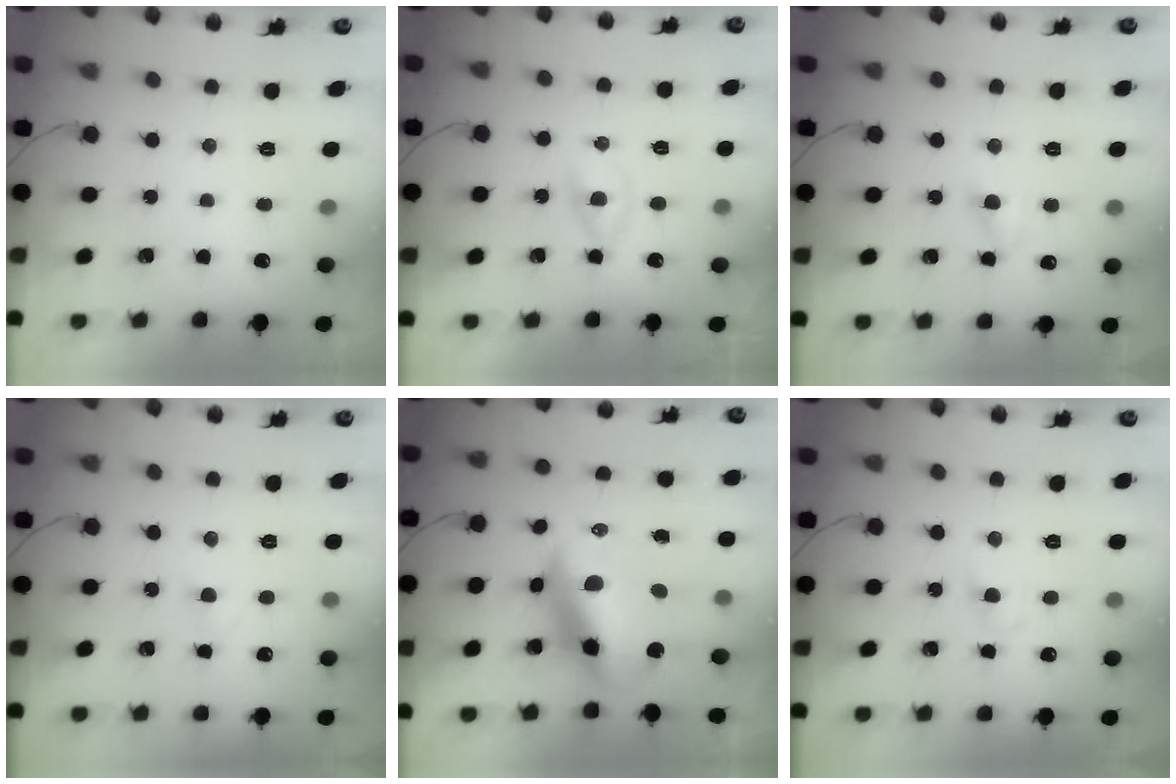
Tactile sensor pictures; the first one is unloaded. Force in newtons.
{"total": 1.5, "press": 1.3, "slide": 0.8}
{"total": 5.0, "press": 4.7, "slide": 1.4}
{"total": 2.1, "press": 1.8, "slide": 0.9}
{"total": 14.0, "press": 13.5, "slide": 3.5}
{"total": 2.8, "press": 2.6, "slide": 1.0}